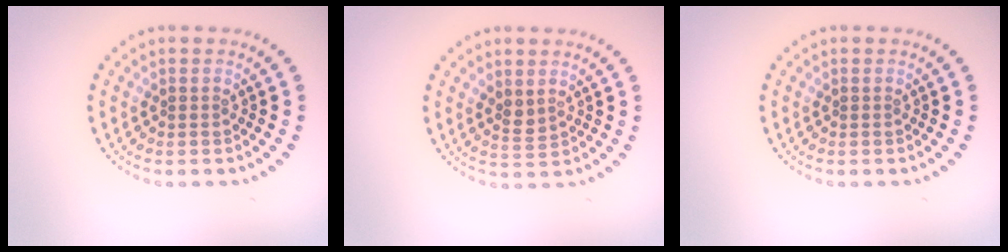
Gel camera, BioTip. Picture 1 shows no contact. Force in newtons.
{"total": 1.3, "press": 1.2, "slide": 0.6}
{"total": 0.0}